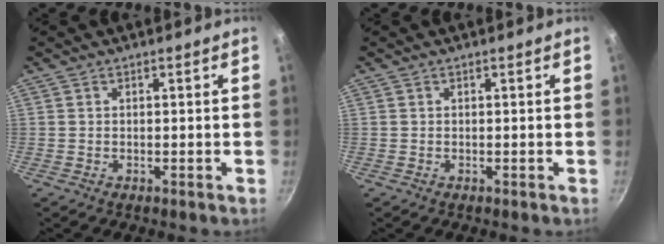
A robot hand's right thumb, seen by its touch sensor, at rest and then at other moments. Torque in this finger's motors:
{"motor_torque": [0.22, 0.04, 0.42, 0.01, -0.02]}